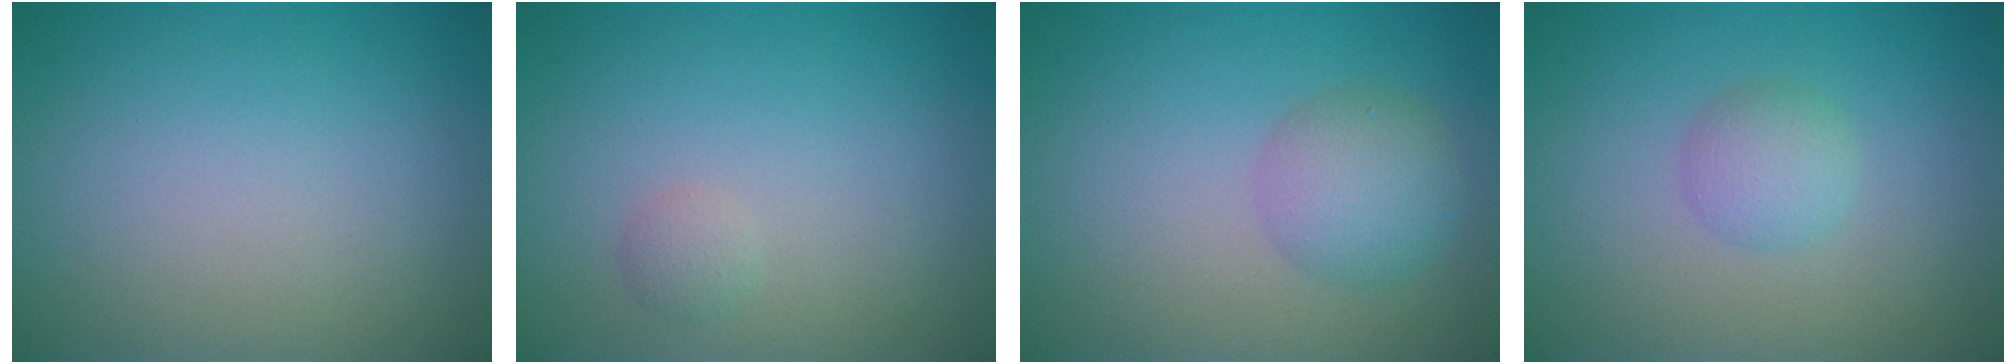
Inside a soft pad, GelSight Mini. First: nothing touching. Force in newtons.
{"total": 0.8, "press": 0.8, "slide": 0.0}
{"total": 3.5, "press": 3.5, "slide": 0.1}
{"total": 2.1, "press": 2.1, "slide": 0.1}